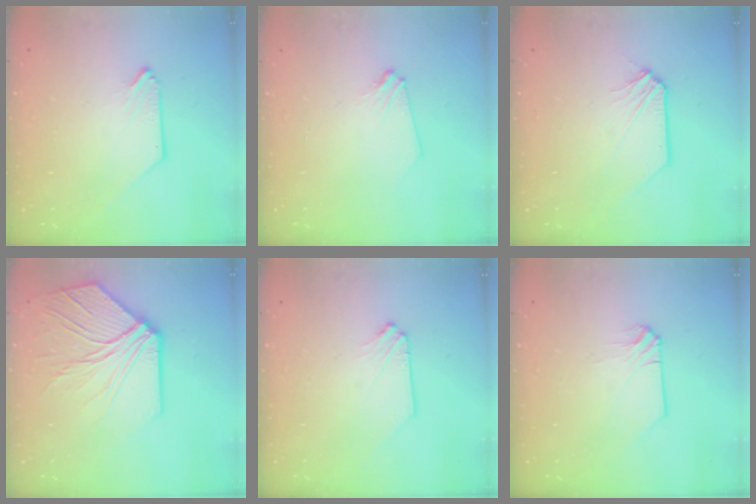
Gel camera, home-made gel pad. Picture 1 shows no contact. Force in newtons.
{"total": 1.6, "press": 1.6, "slide": 0.3}
{"total": 1.0, "press": 1.0, "slide": 0.1}
{"total": 10.2, "press": 10.1, "slide": 1.9}
{"total": 0.0}
{"total": 0.0}